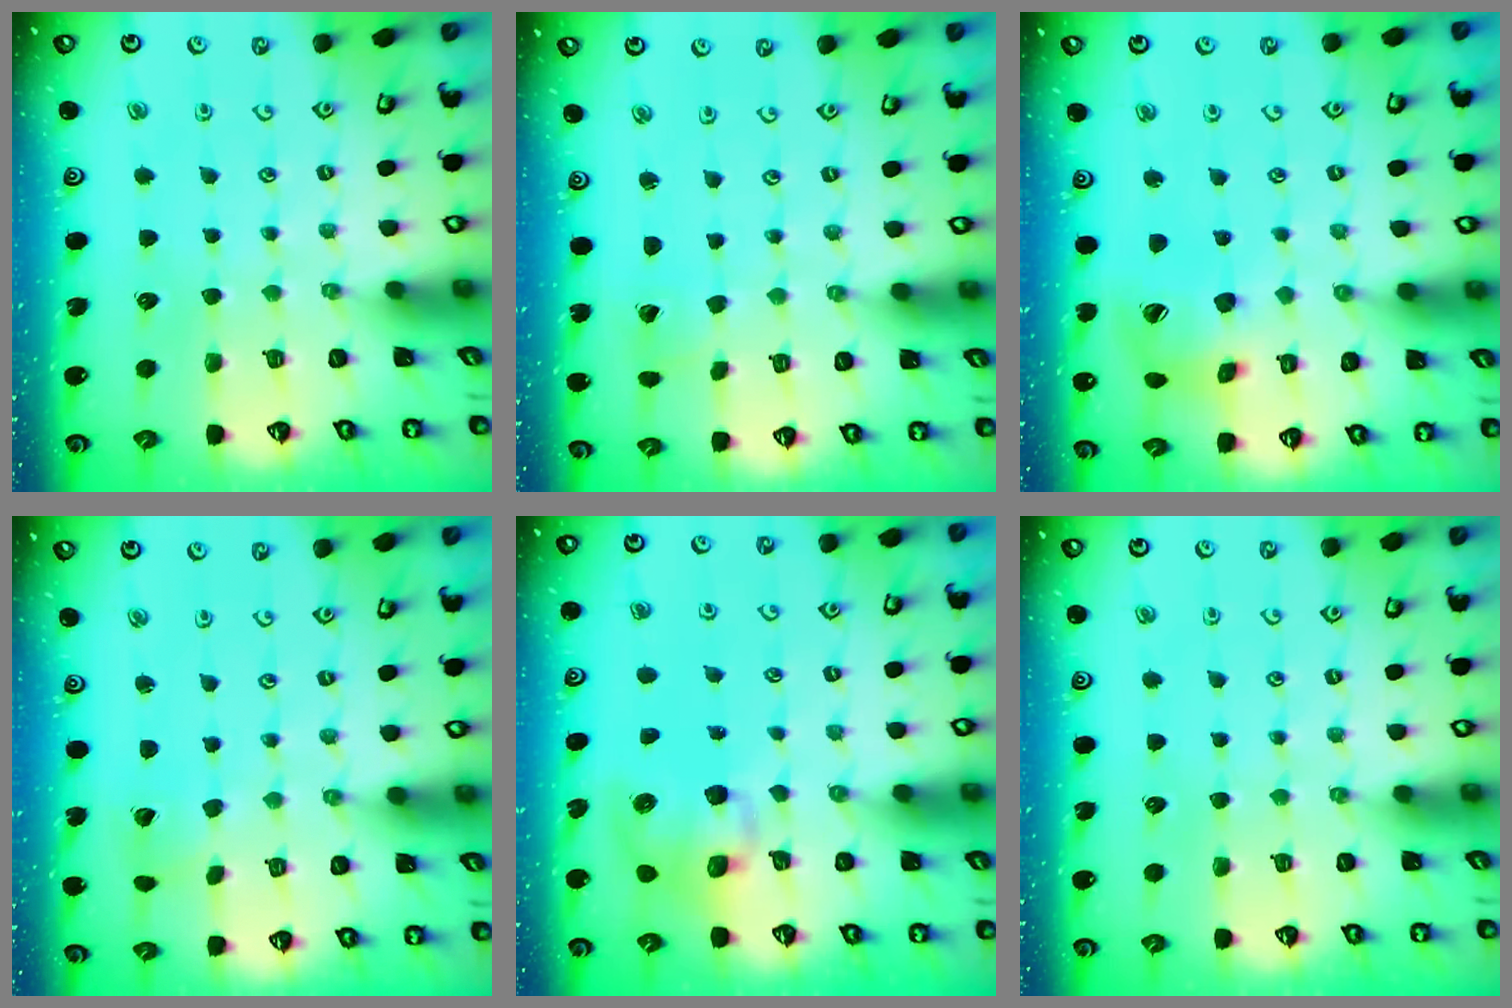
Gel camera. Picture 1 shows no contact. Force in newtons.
{"total": 2.4, "press": 2.4, "slide": 0.1}
{"total": 12.4, "press": 12.3, "slide": 1.6}
{"total": 2.1, "press": 2.1, "slide": 0.3}
{"total": 8.6, "press": 8.5, "slide": 1.5}
{"total": 0.0}